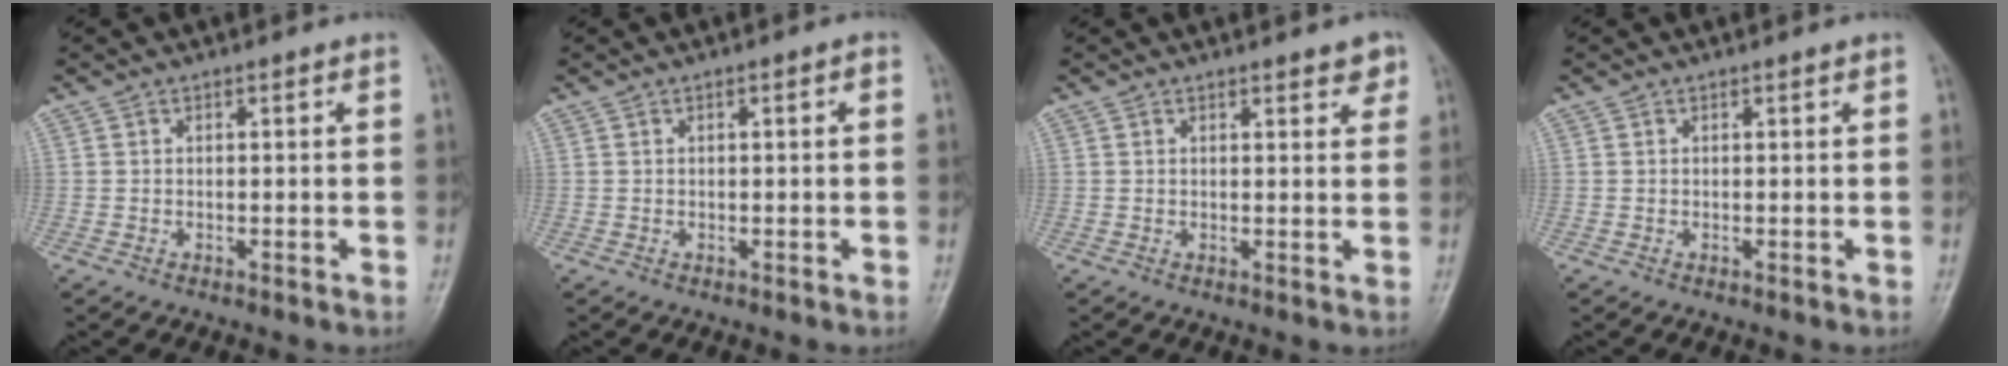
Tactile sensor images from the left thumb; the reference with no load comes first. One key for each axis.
{"total": 1.4, "fx": 0.2, "fy": 0.3, "fz": 1.3, "tx": -0.023, "ty": 0.005, "tz": 0.003}
{"total": 2.8, "fx": 1.9, "fy": 1.0, "fz": 1.8, "tx": -0.009, "ty": -0.008, "tz": 0.022}
{"total": 0.0}